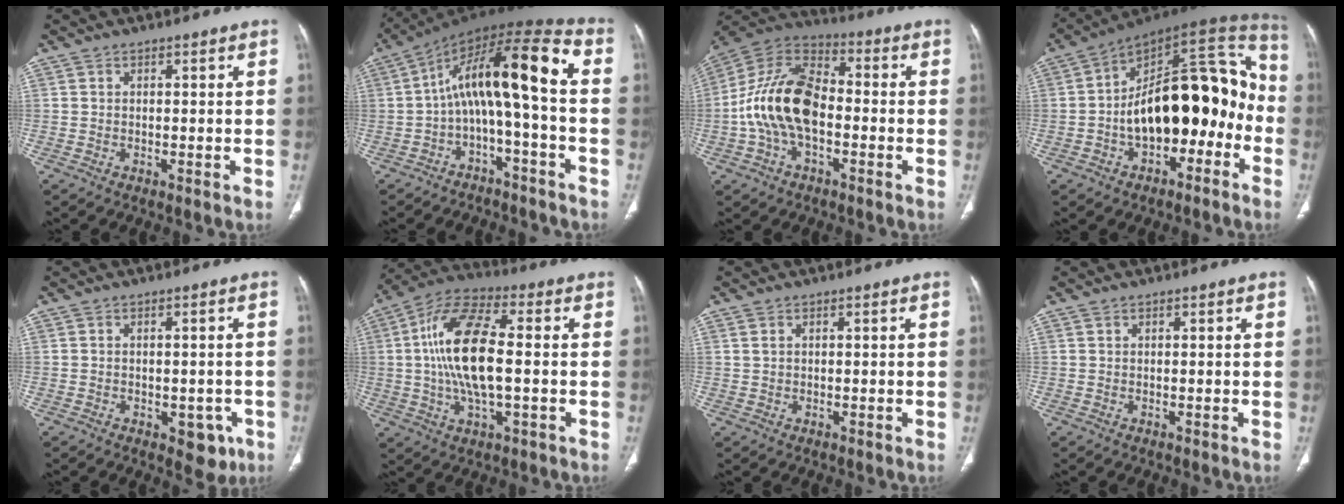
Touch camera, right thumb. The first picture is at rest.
{"total": 15.3, "force": [-1.9, 4.0, 14.6], "torque": [-0.244, 0.087, -0.039]}
{"total": 16.8, "force": [-2.5, 10.0, 13.3], "torque": [-0.252, 0.041, -0.052]}
{"total": 23.9, "force": [-4.8, 13.0, 19.5], "torque": [-0.264, 0.079, -0.070]}
{"total": 5.2, "force": [-2.1, 3.1, 3.6], "torque": [-0.018, 0.006, -0.018]}
{"total": 16.9, "force": [0.1, 6.7, 15.5], "torque": [-0.314, 0.018, -0.002]}
{"total": 0.9, "force": [0.5, 0.5, 0.5], "torque": [-0.011, 0.006, 0.013]}
{"total": 0.0}